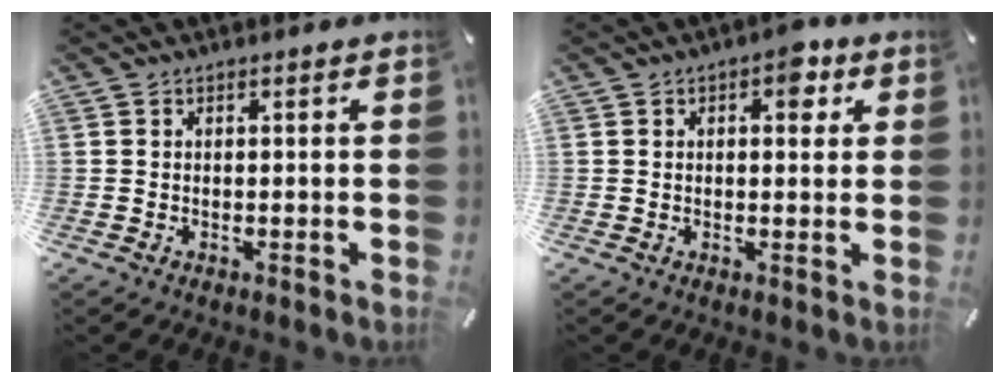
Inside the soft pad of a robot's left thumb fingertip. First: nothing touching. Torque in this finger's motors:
{"motor_torque": [0.35, -0.19, 0.13, 0.26, -0.02]}